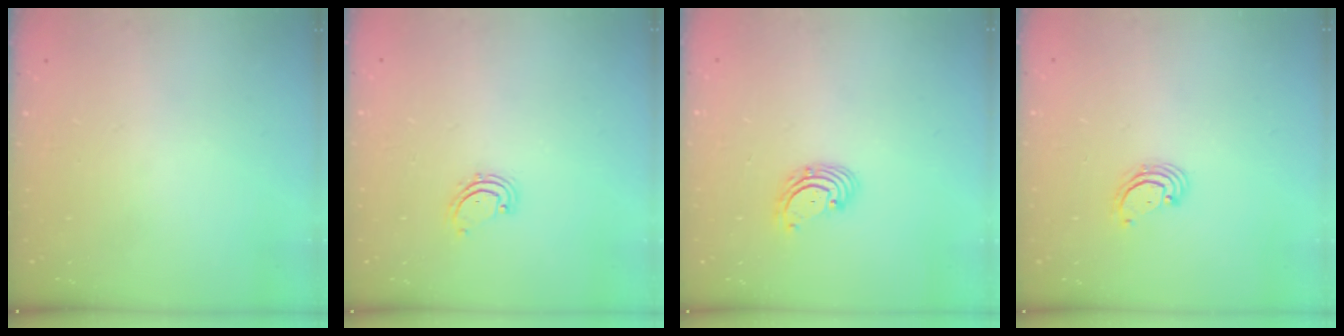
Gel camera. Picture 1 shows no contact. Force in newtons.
{"total": 2.6, "press": 2.6, "slide": 0.3}
{"total": 2.9, "press": 2.9, "slide": 0.3}
{"total": 2.6, "press": 2.6, "slide": 0.3}